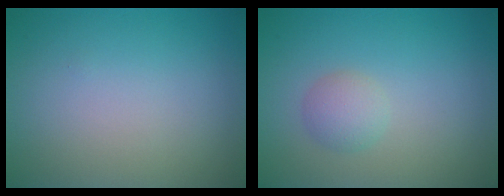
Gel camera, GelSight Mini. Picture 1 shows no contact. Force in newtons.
{"total": 1.8, "press": 1.8, "slide": 0.0}